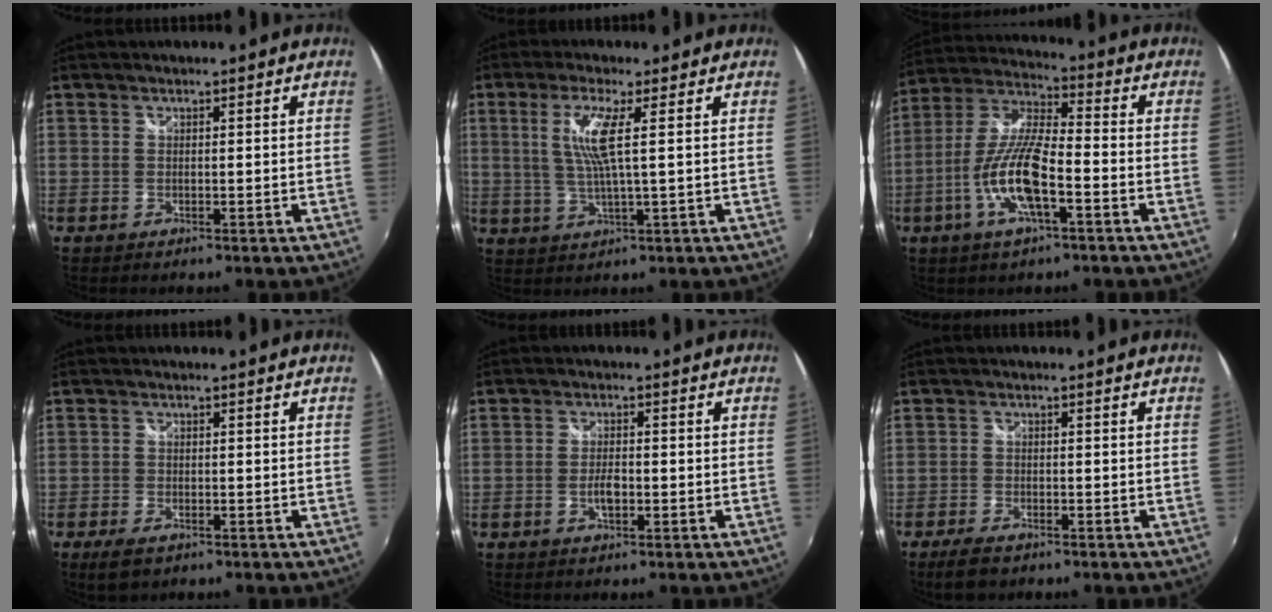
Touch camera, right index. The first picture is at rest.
{"total": 6.7, "force": [1.6, -0.3, 6.5], "torque": [-0.131, -0.005, 0.037]}
{"total": 13.0, "force": [-5.0, 3.2, 11.5], "torque": [-0.242, -0.005, -0.095]}
{"total": 3.8, "force": [-2.4, 1.8, 2.4], "torque": [-0.054, -0.011, -0.041]}
{"total": 3.0, "force": [-1.0, 1.4, 2.5], "torque": [-0.049, -0.001, -0.020]}
{"total": 4.5, "force": [-3.4, 1.6, 2.4], "torque": [-0.063, -0.009, -0.061]}